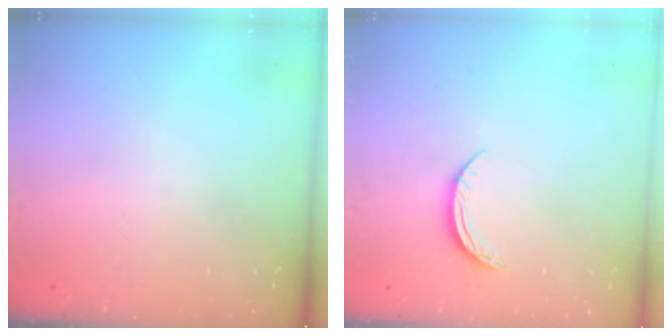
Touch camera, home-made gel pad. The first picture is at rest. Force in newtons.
{"total": 6.1, "press": 6.1, "slide": 0.5}